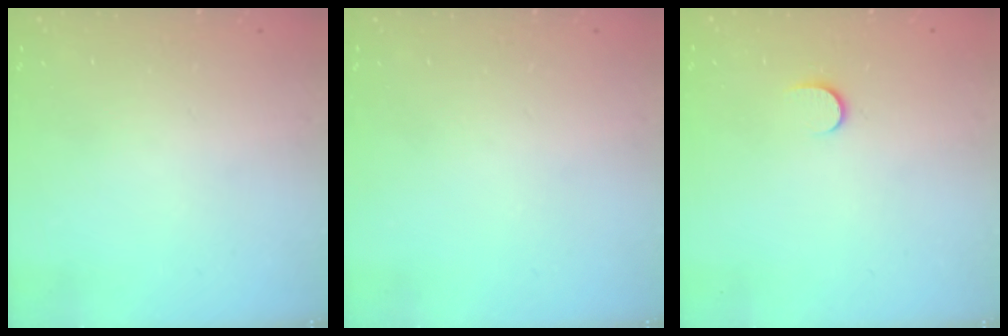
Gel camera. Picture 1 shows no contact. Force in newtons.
{"total": 0.0}
{"total": 4.4, "press": 4.4, "slide": 0.5}